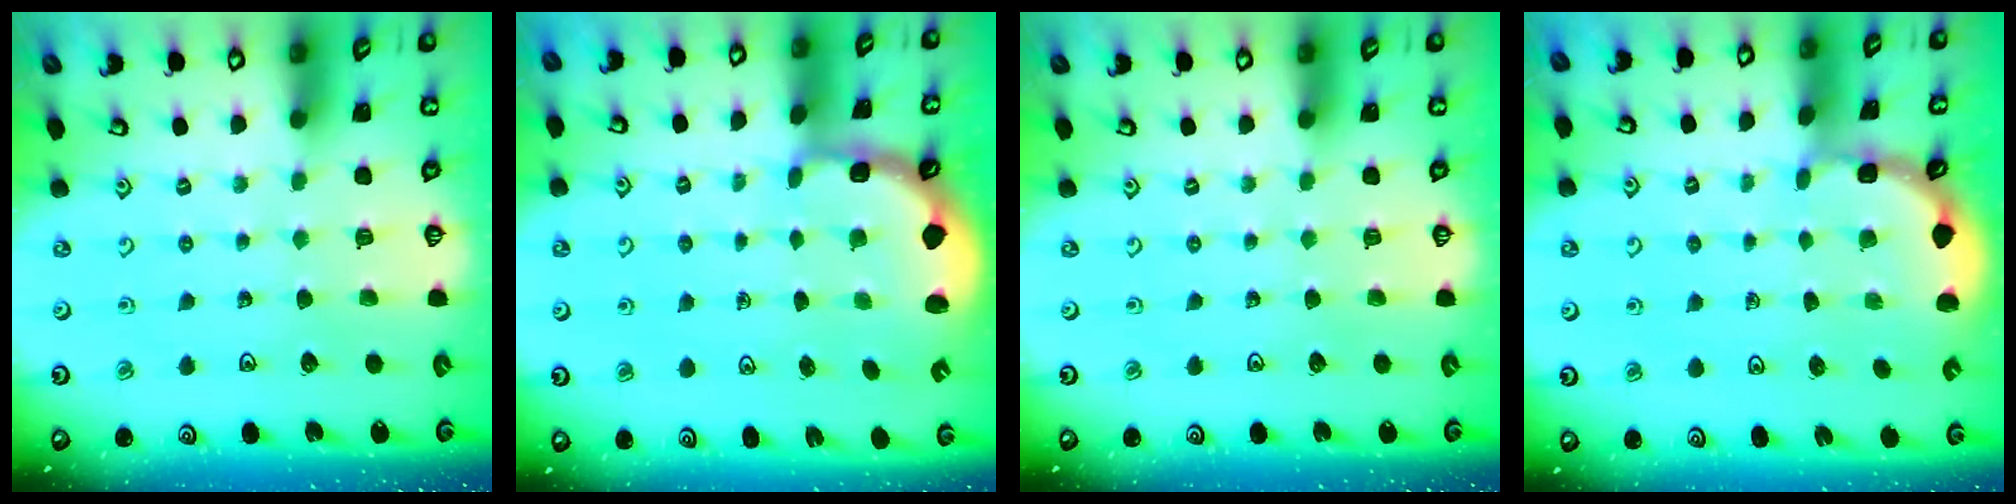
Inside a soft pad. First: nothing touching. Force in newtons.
{"total": 2.2, "press": 1.9, "slide": 1.1}
{"total": 0.0}
{"total": 1.5, "press": 1.5, "slide": 0.2}